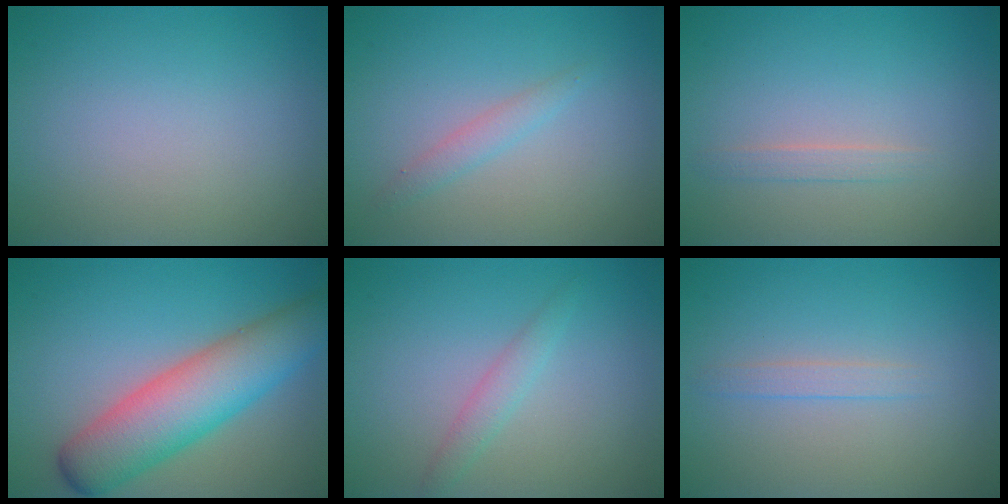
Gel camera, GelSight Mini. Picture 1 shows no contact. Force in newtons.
{"total": 1.4, "press": 1.4, "slide": 0.1}
{"total": 1.1, "press": 1.1, "slide": 0.1}
{"total": 8.2, "press": 8.2, "slide": 0.2}
{"total": 1.5, "press": 1.5, "slide": 0.0}
{"total": 1.2, "press": 1.2, "slide": 0.1}